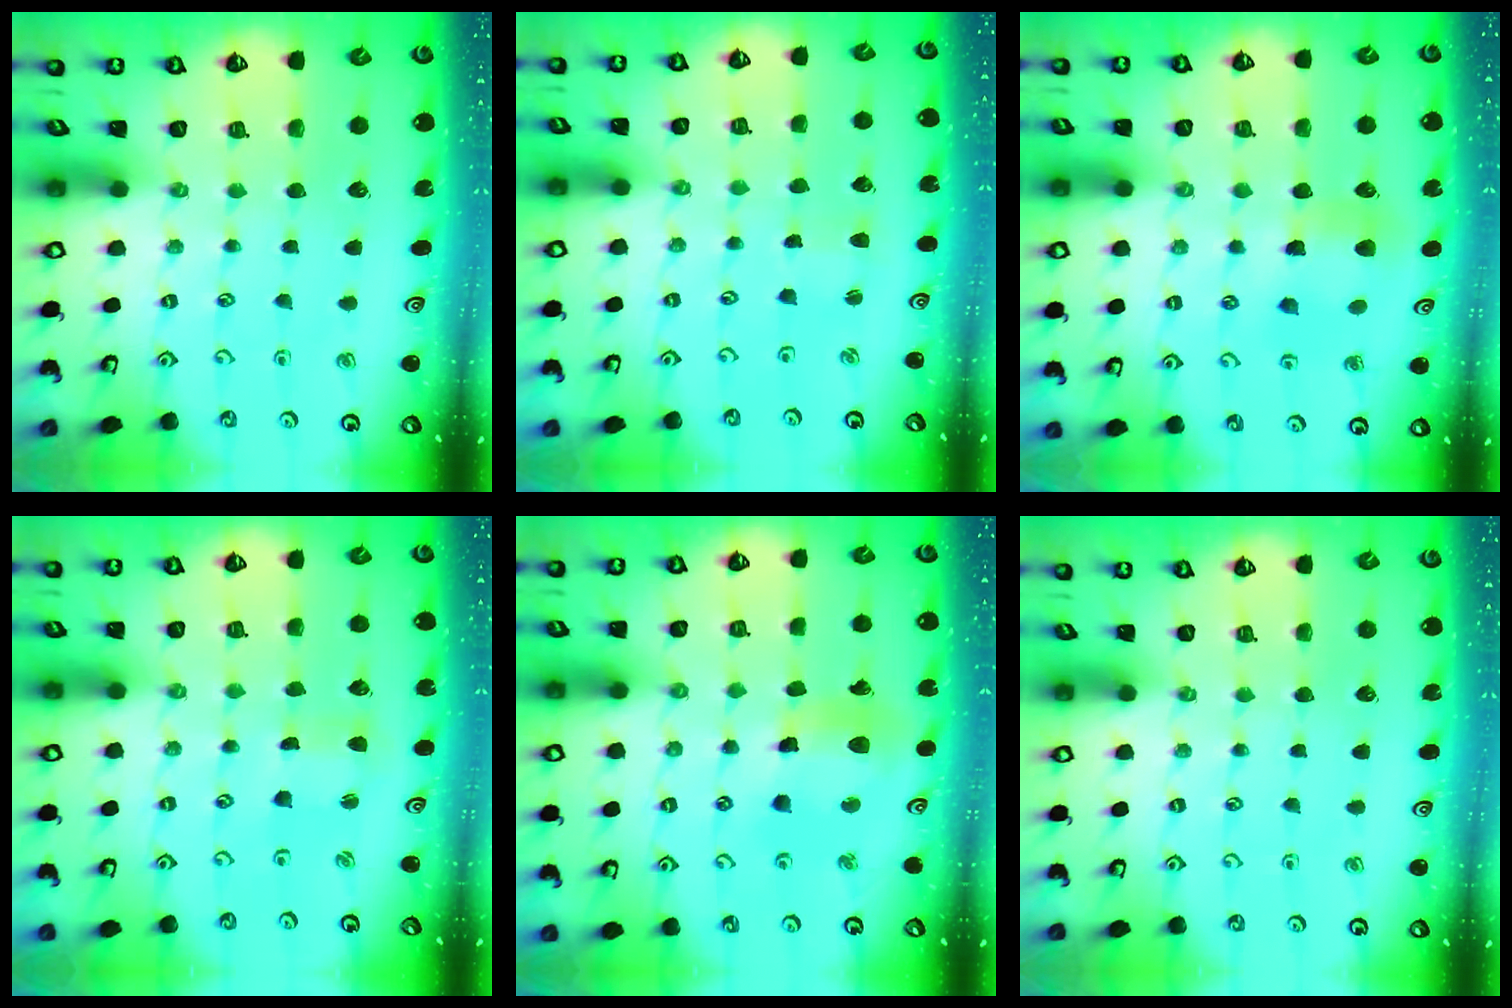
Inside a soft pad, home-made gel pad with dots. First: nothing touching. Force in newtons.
{"total": 2.6, "press": 2.6, "slide": 0.3}
{"total": 5.3, "press": 5.3, "slide": 0.2}
{"total": 1.9, "press": 1.8, "slide": 0.3}
{"total": 11.4, "press": 11.3, "slide": 1.4}
{"total": 0.0}